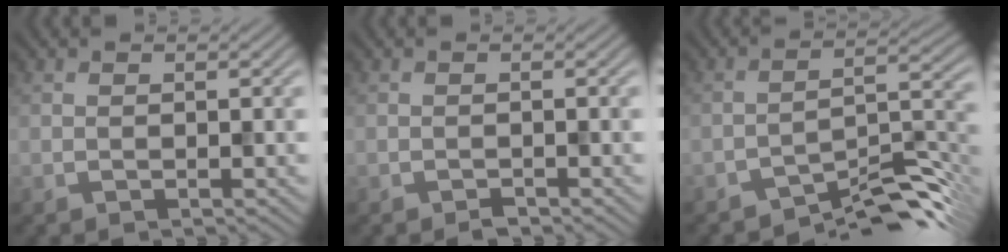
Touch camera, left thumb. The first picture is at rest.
{"total": 0.7, "force": [-0.7, 0.1, 0.2], "torque": [-0.001, 0.004, -0.013]}
{"total": 8.0, "force": [-6.7, 1.7, 3.9], "torque": [-0.051, 0.010, -0.116]}